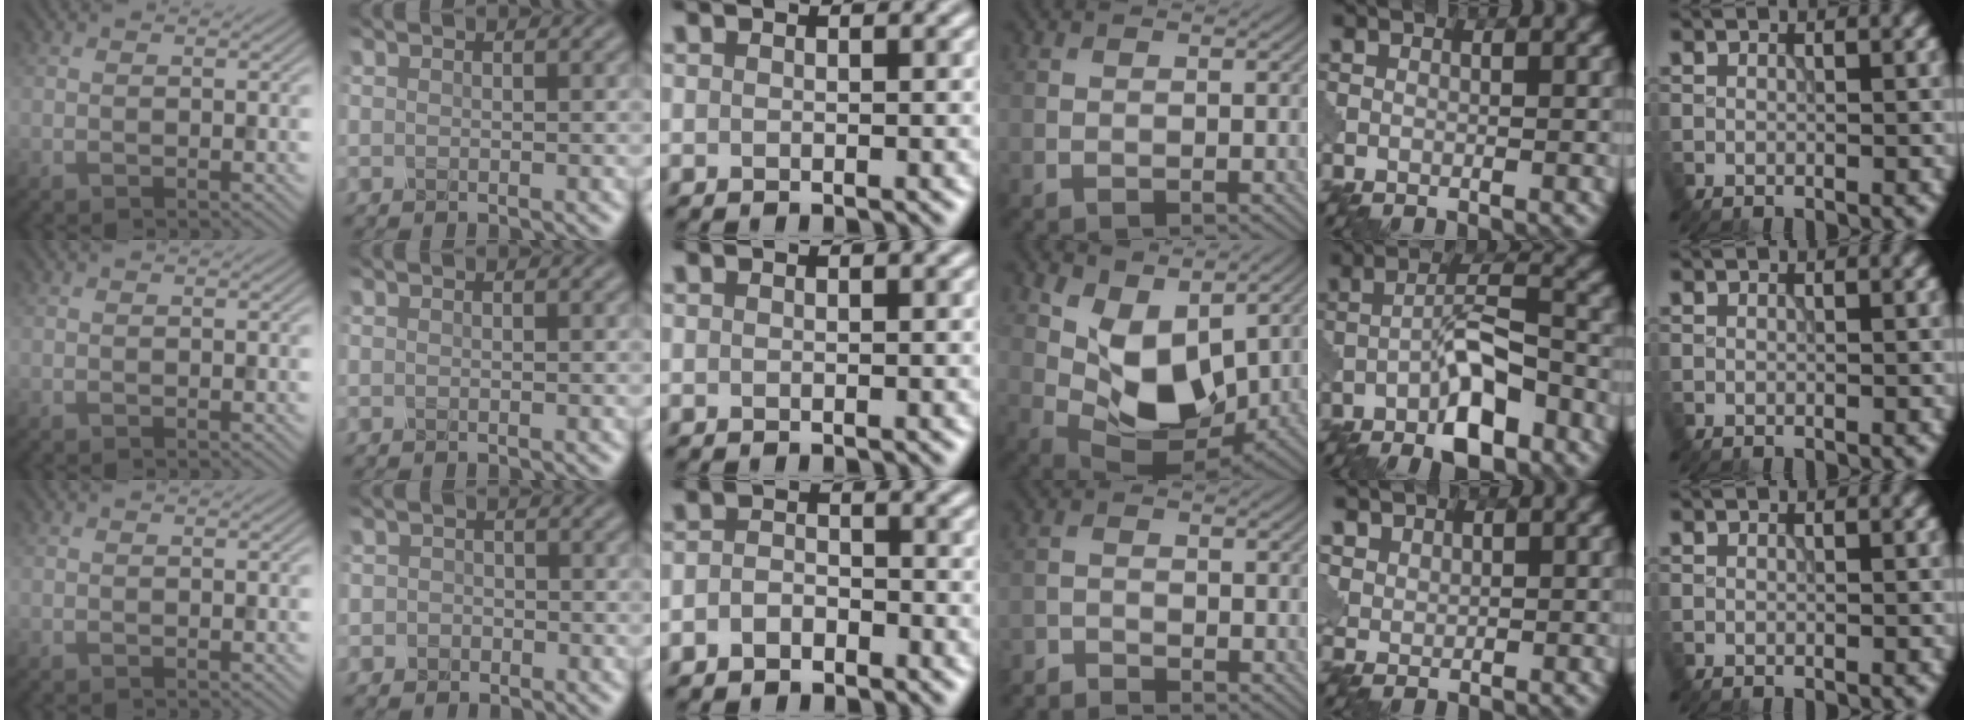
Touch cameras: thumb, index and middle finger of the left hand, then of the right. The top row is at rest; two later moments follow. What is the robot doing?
{"motion": "insert", "object": "pin"}